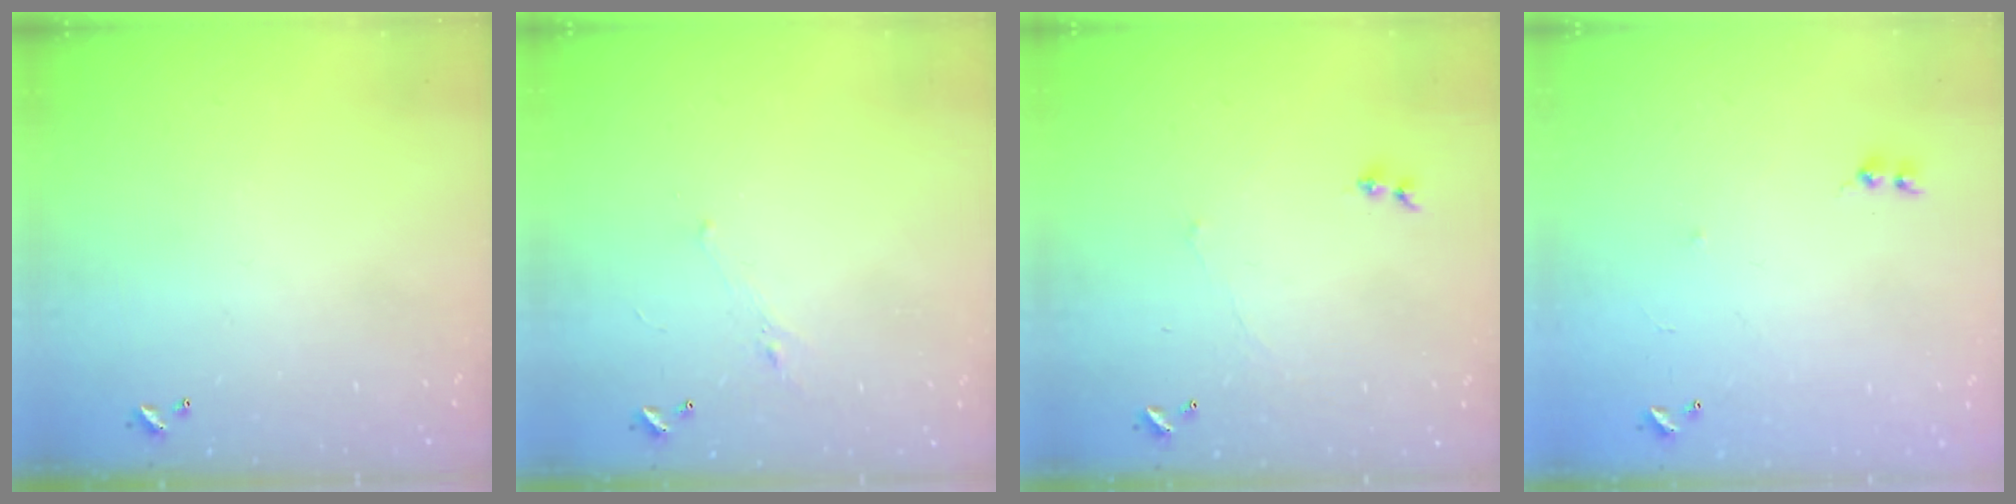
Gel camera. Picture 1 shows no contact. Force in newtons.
{"total": 0.7, "press": 0.2, "slide": 0.6}
{"total": 0.7, "press": 0.1, "slide": 0.7}
{"total": 6.4, "press": 6.3, "slide": 0.6}